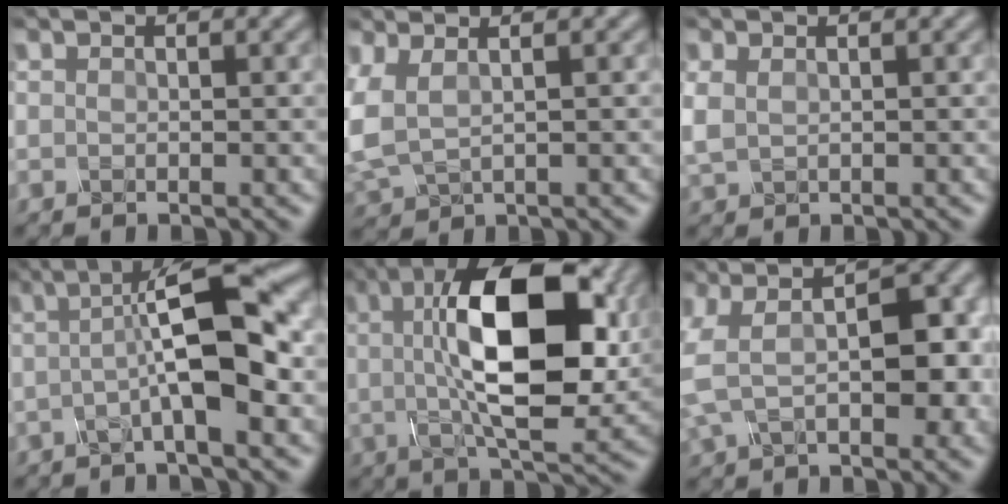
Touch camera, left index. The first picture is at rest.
{"total": 4.5, "force": [1.1, 2.5, 3.6], "torque": [-0.092, 0.005, 0.033]}
{"total": 1.6, "force": [0.3, 1.2, 1.0], "torque": [-0.033, -0.002, 0.009]}
{"total": 8.1, "force": [0.1, 1.7, 7.9], "torque": [-0.116, 0.023, -0.012]}
{"total": 12.9, "force": [2.6, 5.0, 11.6], "torque": [-0.187, 0.011, 0.039]}
{"total": 7.8, "force": [0.0, 4.1, 6.7], "torque": [-0.126, 0.006, -0.003]}